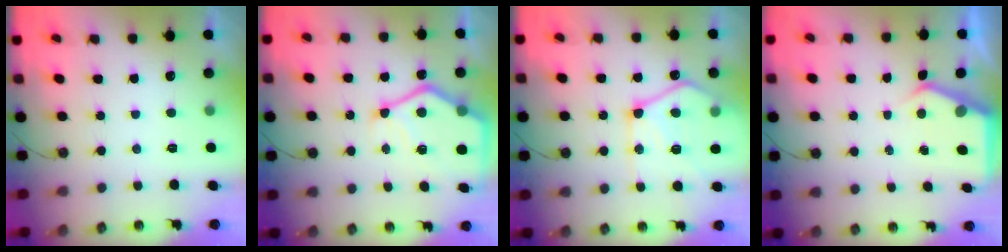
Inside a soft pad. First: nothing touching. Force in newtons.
{"total": 15.1, "press": 15.0, "slide": 1.5}
{"total": 17.4, "press": 17.3, "slide": 1.5}
{"total": 4.4, "press": 4.3, "slide": 0.5}